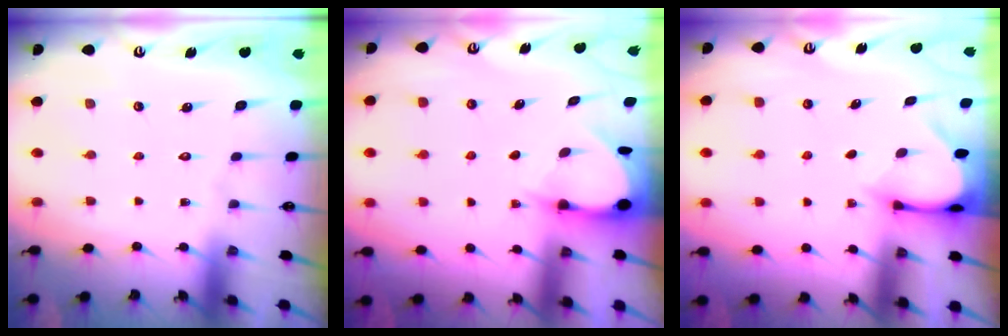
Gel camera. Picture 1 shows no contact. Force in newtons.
{"total": 3.3, "press": 3.3, "slide": 0.4}
{"total": 3.3, "press": 3.2, "slide": 0.2}